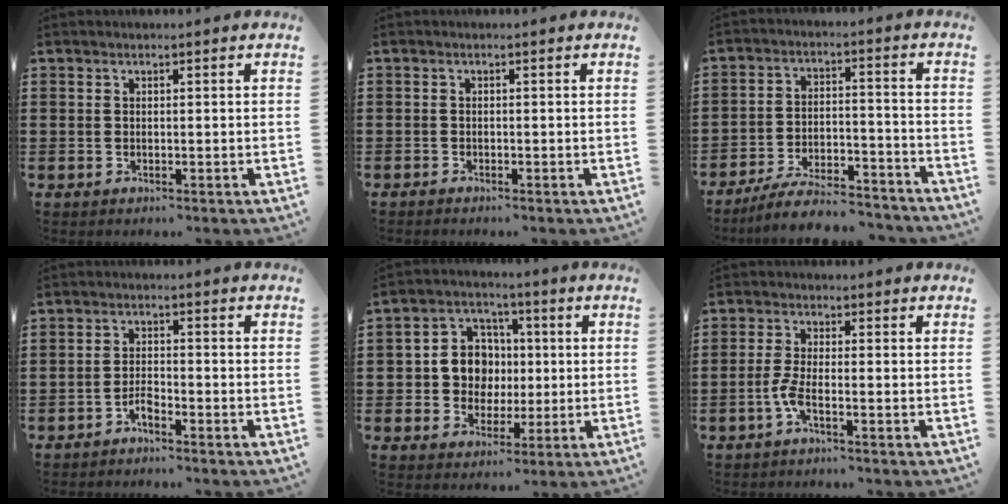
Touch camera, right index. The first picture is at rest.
{"total": 0.6, "force": [-0.6, 0.1, 0.0], "torque": [0.000, 0.001, -0.013]}
{"total": 7.6, "force": [-7.0, 0.7, 2.9], "torque": [-0.057, 0.010, -0.136]}
{"total": 2.4, "force": [-2.0, 0.5, 1.2], "torque": [-0.026, 0.006, -0.041]}
{"total": 7.0, "force": [0.1, 6.5, 2.7], "torque": [-0.069, 0.018, 0.001]}
{"total": 3.5, "force": [-1.7, 0.6, 3.0], "torque": [-0.083, -0.009, -0.039]}